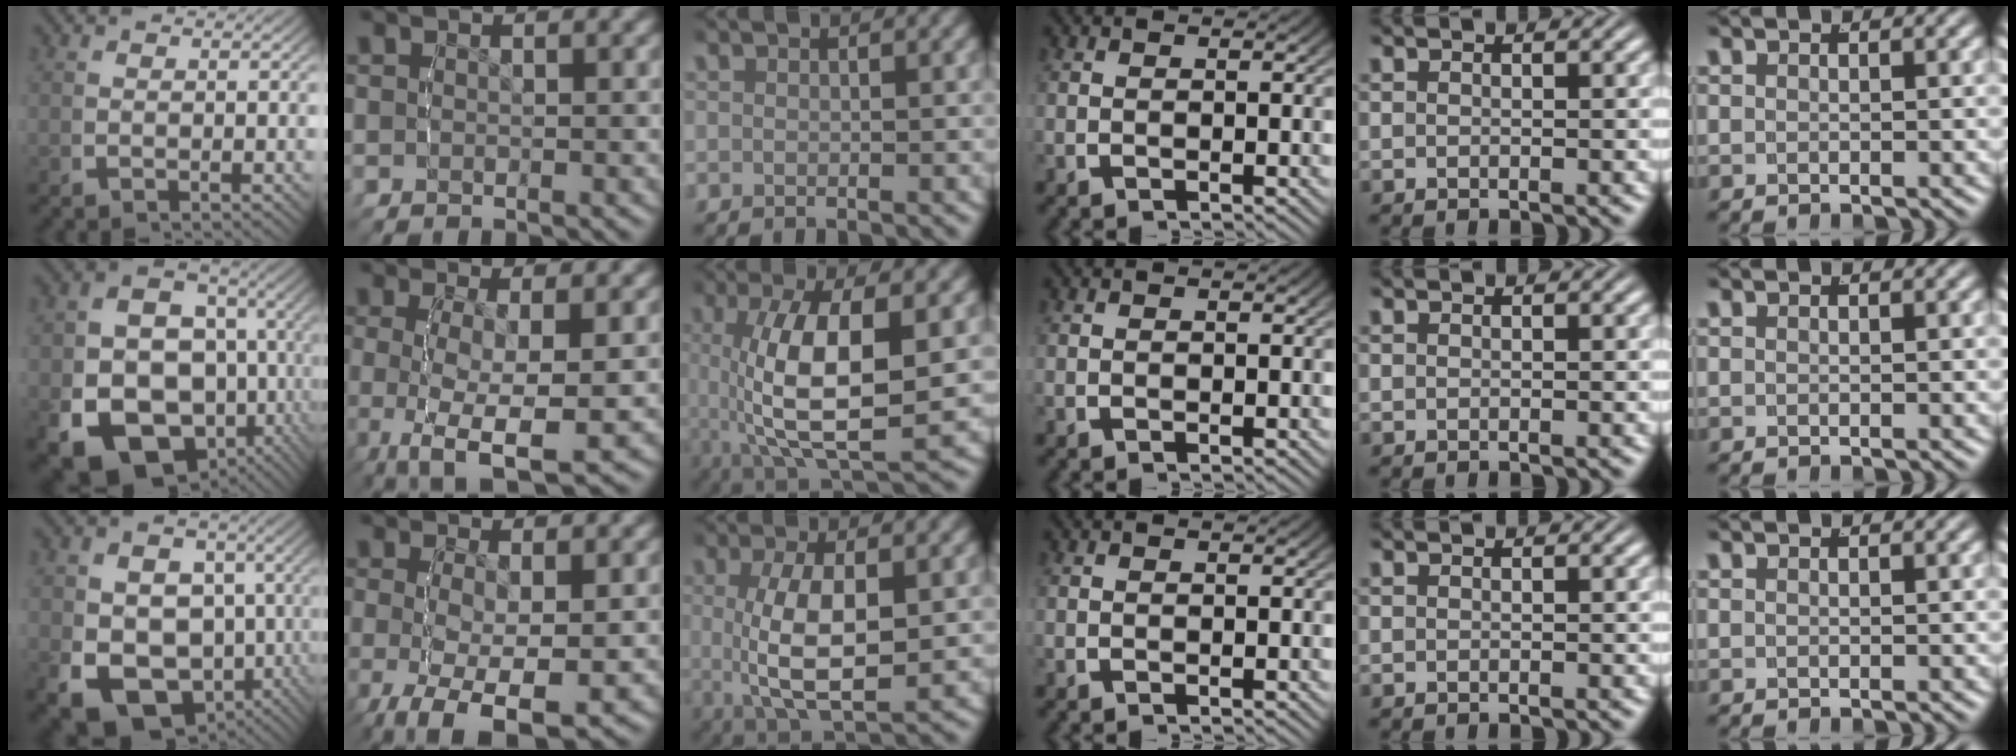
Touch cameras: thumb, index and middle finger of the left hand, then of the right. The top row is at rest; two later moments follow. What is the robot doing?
{"motion": "lift_and_place", "object": "cloth"}